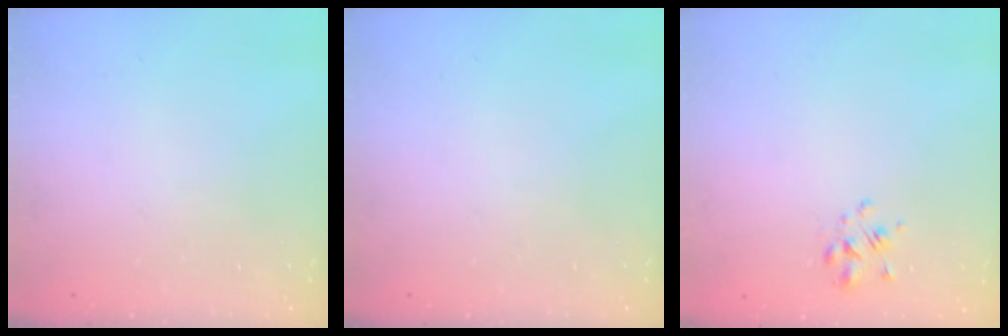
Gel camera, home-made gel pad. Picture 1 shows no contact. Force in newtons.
{"total": 0.0}
{"total": 2.2, "press": 2.1, "slide": 0.6}